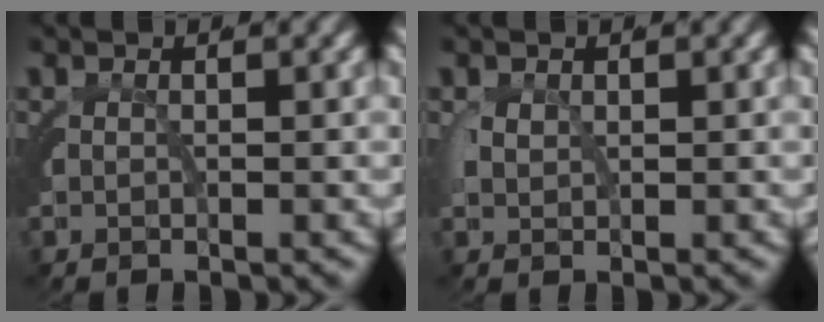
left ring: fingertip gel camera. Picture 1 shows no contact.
{"total": 0.8, "force": [0.6, 0.1, 0.5], "torque": [-0.016, -0.006, 0.021]}